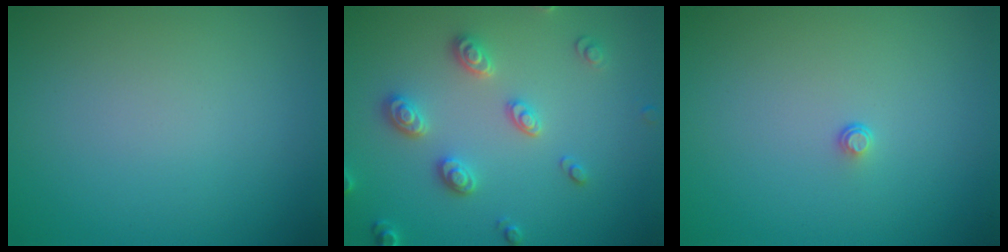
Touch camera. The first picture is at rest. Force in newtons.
{"total": 3.1, "press": 3.0, "slide": 0.5}
{"total": 0.5, "press": 0.3, "slide": 0.5}